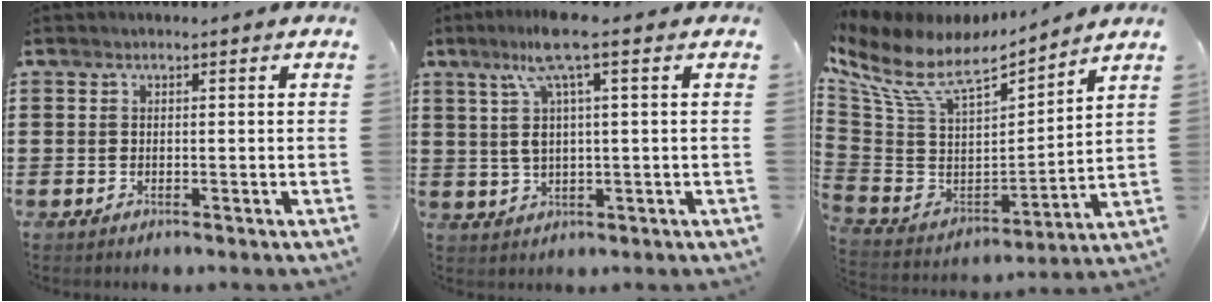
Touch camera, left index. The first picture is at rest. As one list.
[{"total": 7.6, "force": [2.9, 1.0, 6.9], "torque": [-0.159, 0.000, 0.041]}, {"total": 10.8, "force": [7.9, 4.0, 6.3], "torque": [-0.160, -0.052, 0.136]}]